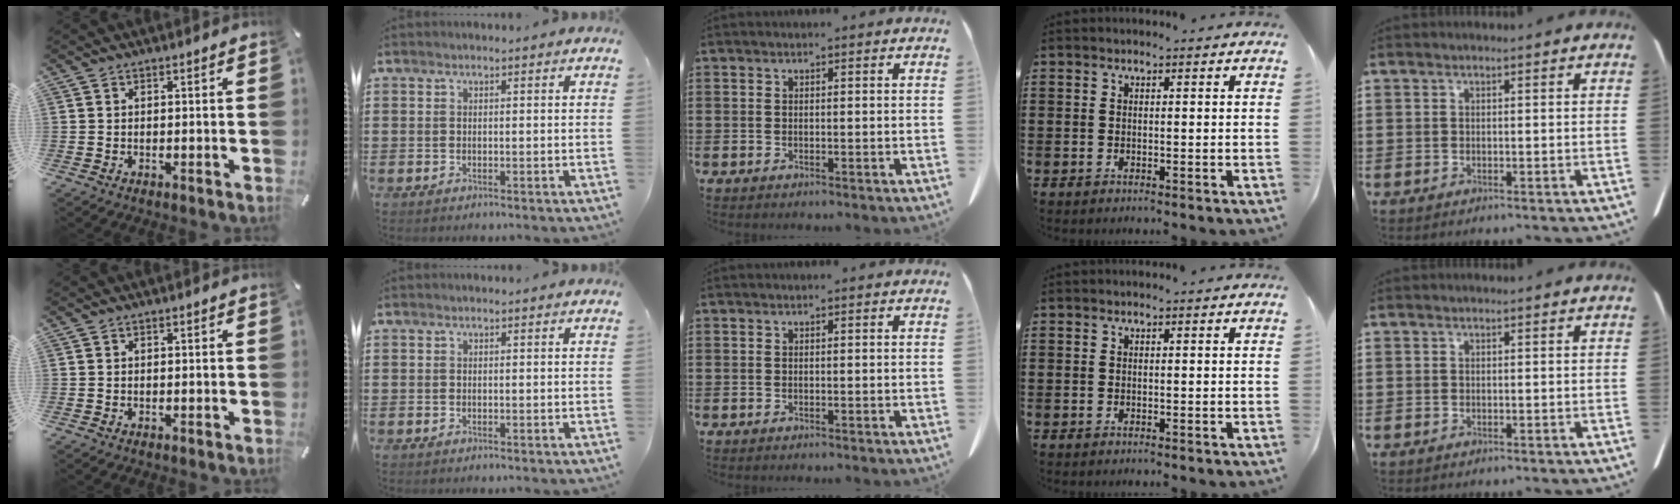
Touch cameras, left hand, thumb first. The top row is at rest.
{}